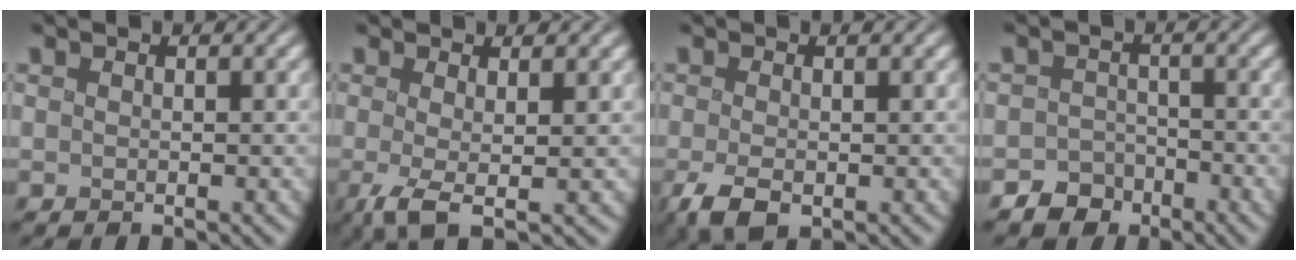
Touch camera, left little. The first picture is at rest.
{"total": 2.6, "force": [-0.4, 0.6, 2.5], "torque": [-0.047, -0.006, -0.011]}
{"total": 2.9, "force": [-1.2, 1.6, 2.1], "torque": [-0.047, -0.006, -0.022]}
{"total": 3.7, "force": [-2.9, 2.2, 0.0], "torque": [0.025, 0.003, -0.051]}